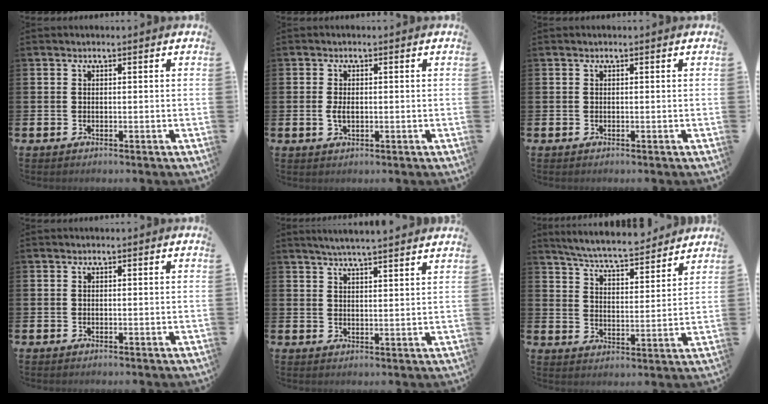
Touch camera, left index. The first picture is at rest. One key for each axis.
{"total": 1.9, "fx": -0.1, "fy": 1.1, "fz": 1.6, "tx": -0.029, "ty": 0.005, "tz": -0.005}
{"total": 0.0}
{"total": 0.0}
{"total": 4.5, "fx": 4.4, "fy": -0.6, "fz": 0.8, "tx": -0.025, "ty": -0.019, "tz": 0.079}
{"total": 6.8, "fx": 6.5, "fy": 0.5, "fz": 1.8, "tx": -0.060, "ty": -0.045, "tz": 0.114}